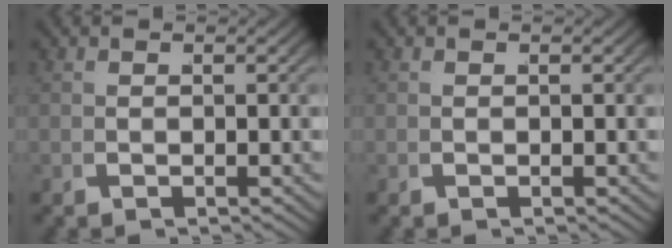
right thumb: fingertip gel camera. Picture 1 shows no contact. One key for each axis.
{"total": 0.0}